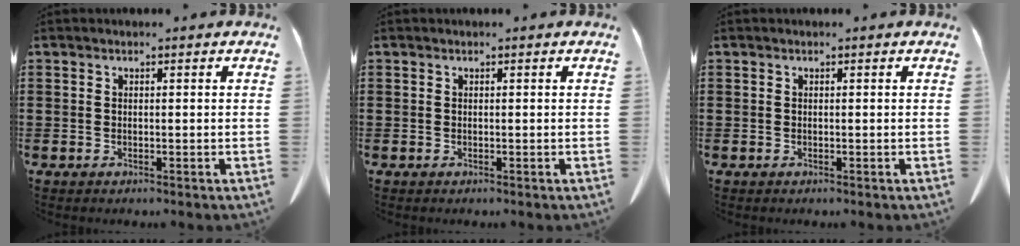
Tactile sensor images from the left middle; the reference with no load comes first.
{"total": 0.0}
{"total": 0.0}